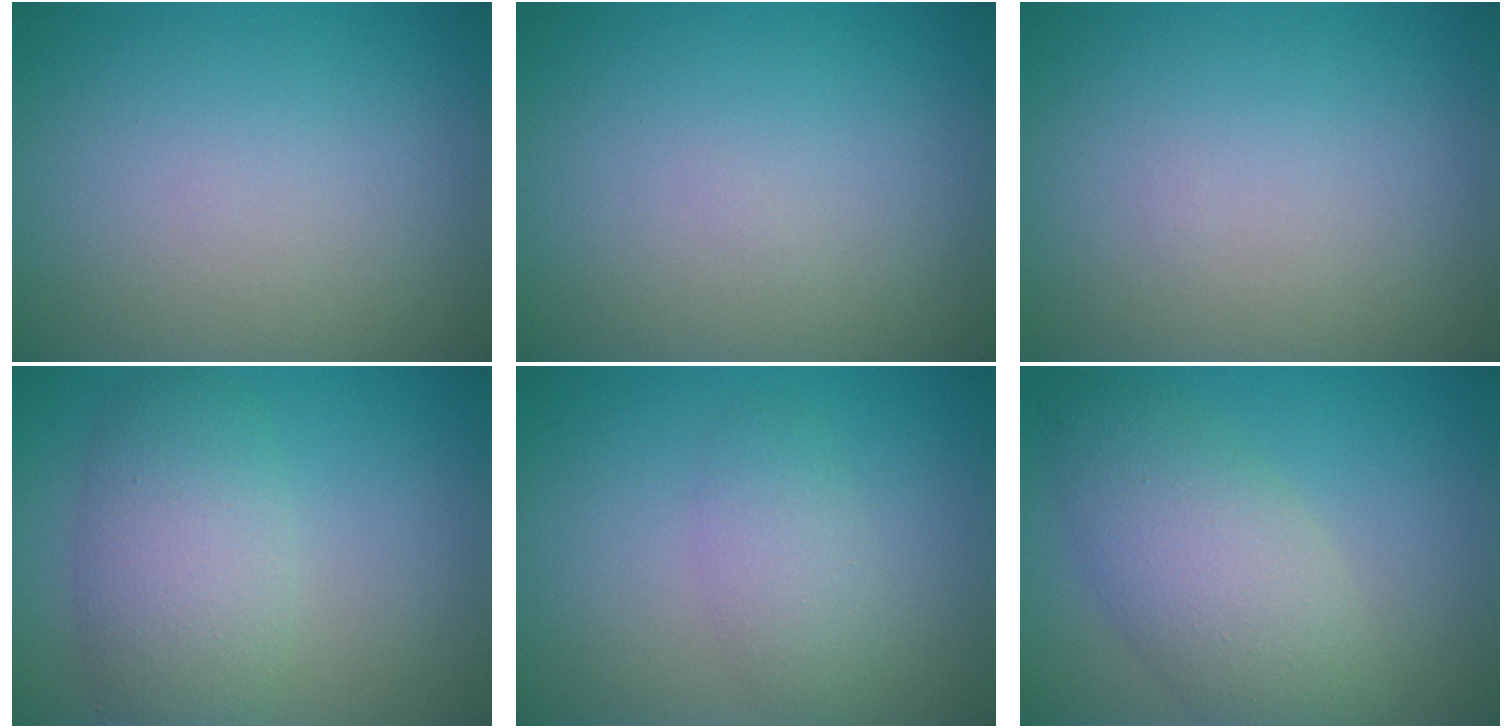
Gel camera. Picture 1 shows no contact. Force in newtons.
{"total": 0.0}
{"total": 0.0}
{"total": 5.6, "press": 5.6, "slide": 0.4}
{"total": 2.6, "press": 2.6, "slide": 0.2}
{"total": 6.3, "press": 6.3, "slide": 0.4}